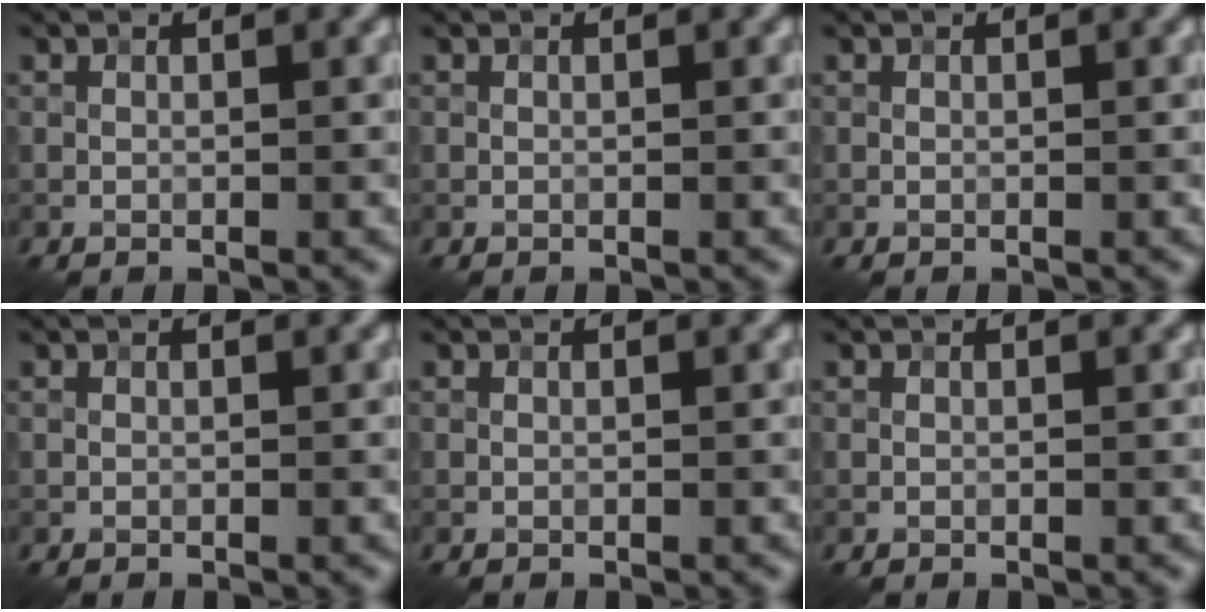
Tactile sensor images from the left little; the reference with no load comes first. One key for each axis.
{"total": 0.0}
{"total": 0.0}
{"total": 0.0}
{"total": 0.0}
{"total": 0.0}